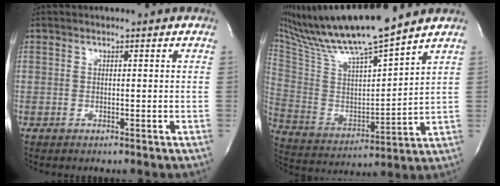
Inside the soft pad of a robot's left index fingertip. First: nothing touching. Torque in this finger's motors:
{"motor_torque": [0.51, 0.13, 0.60, 0.10]}